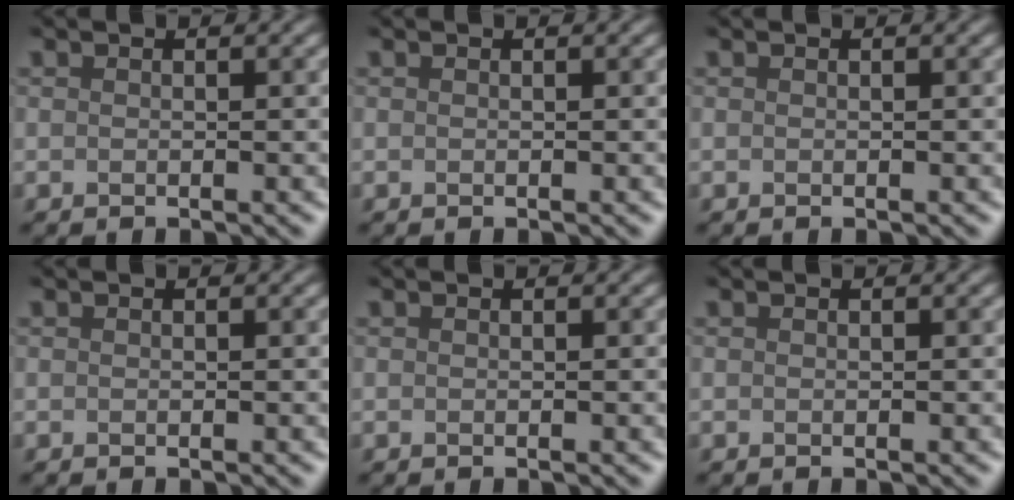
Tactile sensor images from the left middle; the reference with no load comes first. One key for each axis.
{"total": 0.0}
{"total": 0.0}
{"total": 0.0}
{"total": 0.0}
{"total": 0.0}